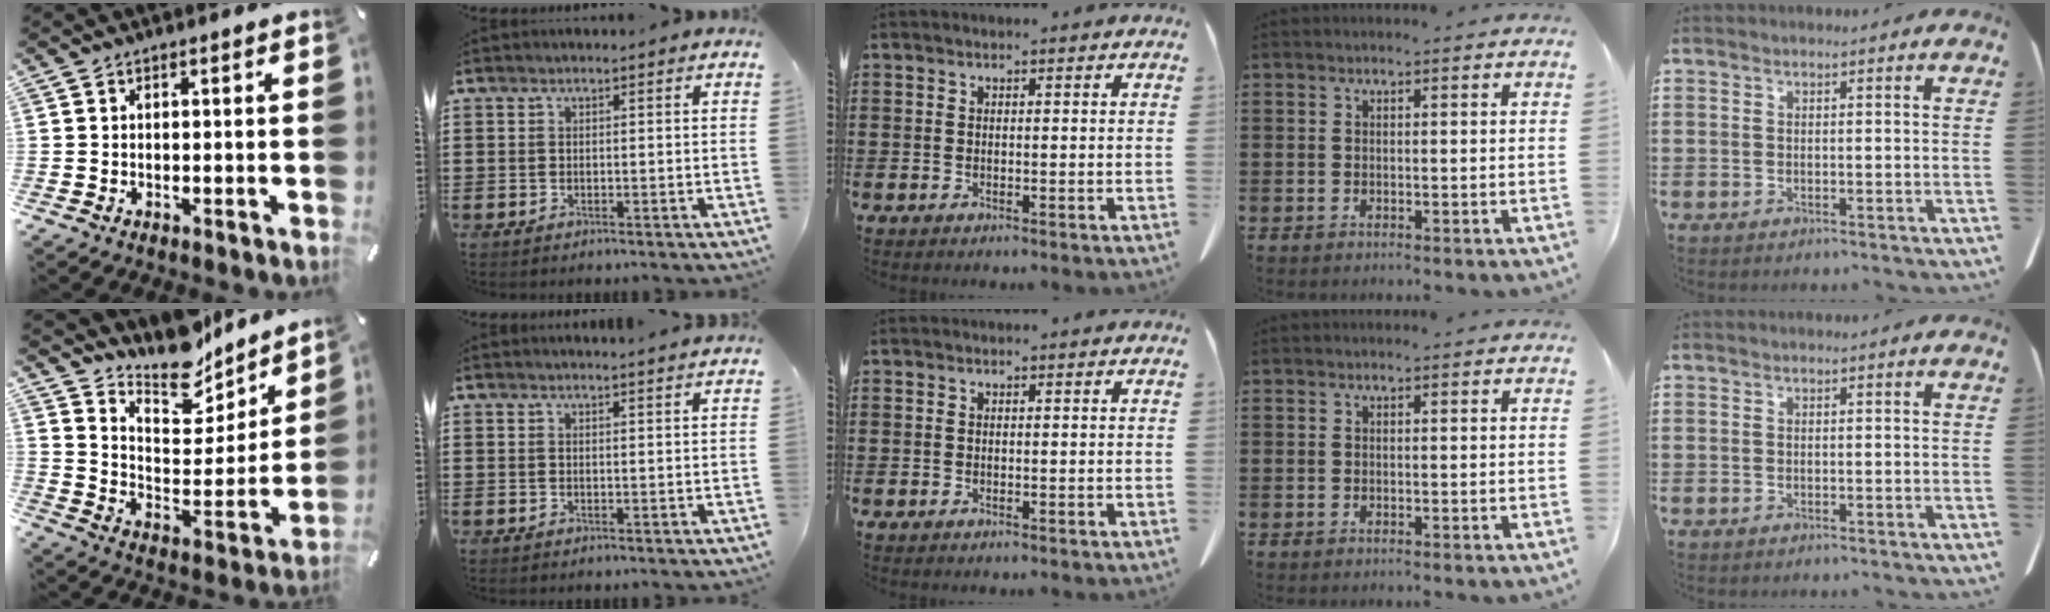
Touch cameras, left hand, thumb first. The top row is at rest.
{"thumb": {"total": 14.1, "force": [13.1, 4.5, 2.8], "torque": [-0.053, -0.129, 0.232]}, "index": {"total": 1.4, "force": [1.4, -0.2, 0.2], "torque": [-0.007, -0.002, 0.027]}}